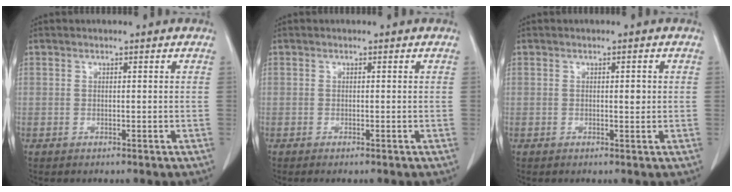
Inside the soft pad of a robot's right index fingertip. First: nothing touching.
{"total": 0.6, "force": [-0.5, 0.0, 0.4], "torque": [-0.010, -0.003, -0.008]}
{"total": 1.2, "force": [0.2, 0.4, 1.1], "torque": [-0.015, 0.001, 0.006]}